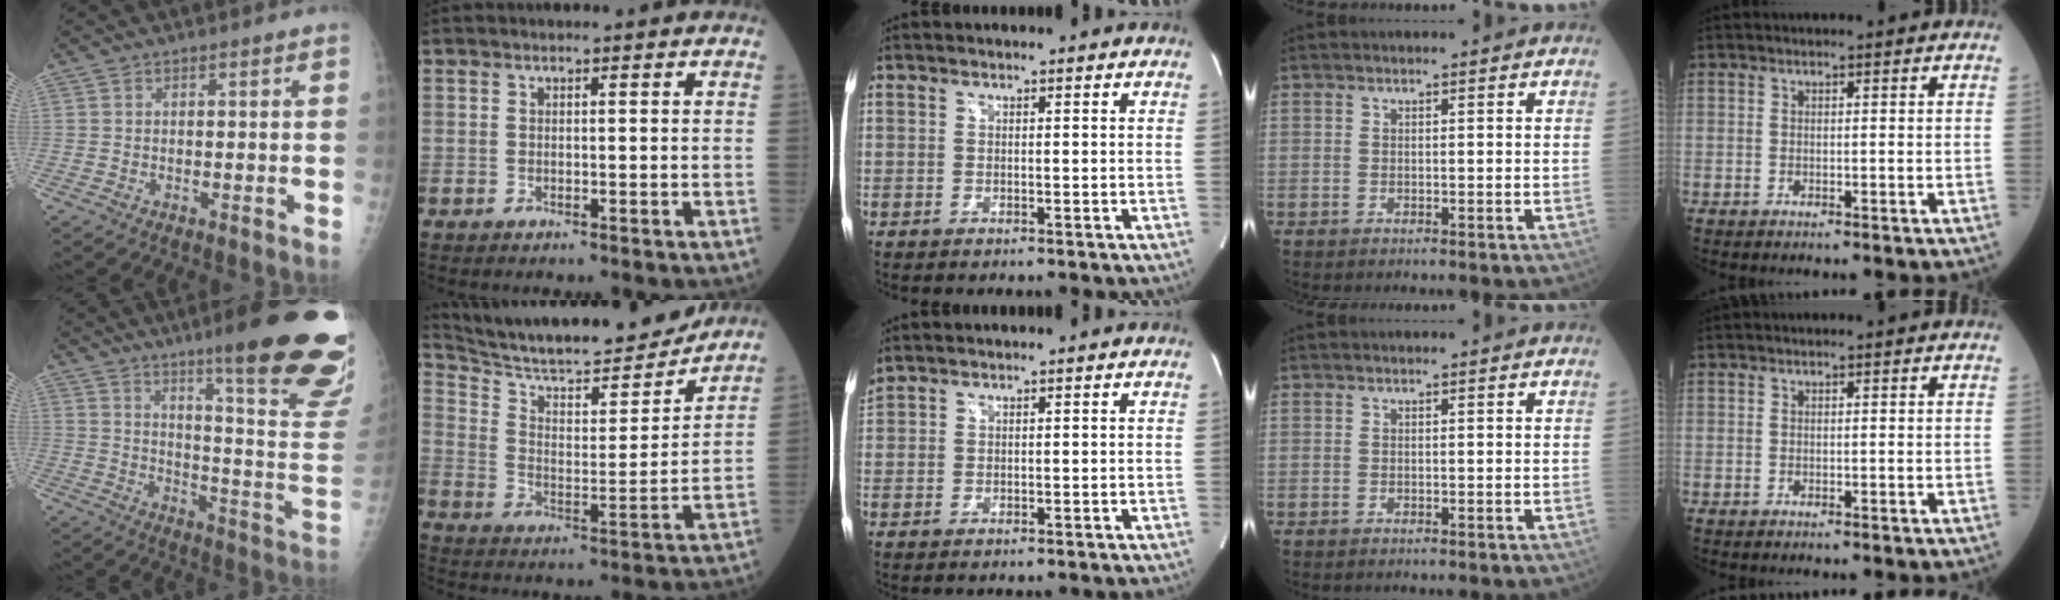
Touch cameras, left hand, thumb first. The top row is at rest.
{"thumb": {"total": 26.8, "force": [17.5, 3.3, 20.0], "torque": [-0.212, -0.097, 0.238]}, "index": {"total": 21.3, "force": [19.4, 2.3, 8.4], "torque": [-0.147, -0.015, 0.295]}, "middle": {"total": 2.5, "force": [2.3, 0.4, 0.9], "torque": [-0.034, 0.029, 0.051]}}